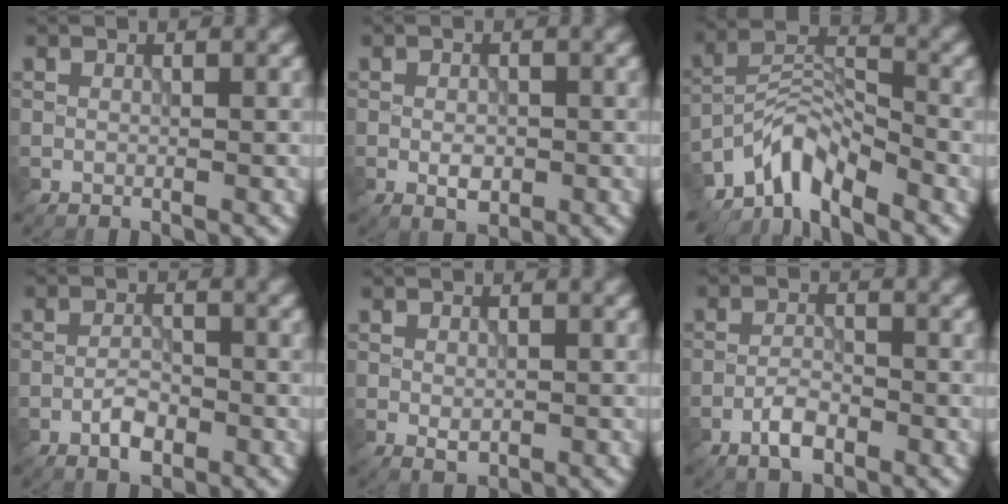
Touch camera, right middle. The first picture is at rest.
{"total": 2.0, "force": [-0.5, 1.2, 1.5], "torque": [-0.026, -0.001, -0.009]}
{"total": 5.3, "force": [-4.4, 1.7, 2.4], "torque": [-0.033, 0.003, -0.096]}
{"total": 2.5, "force": [-1.3, 1.1, 1.8], "torque": [-0.030, 0.004, -0.028]}
{"total": 1.2, "force": [-0.2, 0.7, 1.0], "torque": [-0.018, -0.005, -0.001]}
{"total": 2.6, "force": [-1.6, 1.0, 1.9], "torque": [-0.034, 0.003, -0.034]}